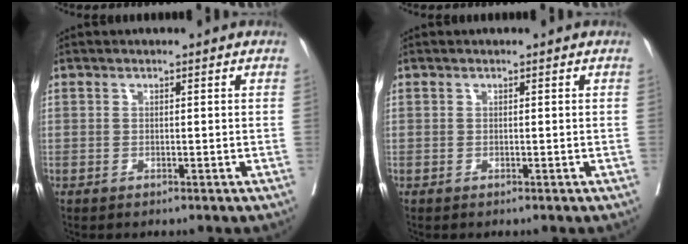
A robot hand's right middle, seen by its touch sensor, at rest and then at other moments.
{"total": 0.0}